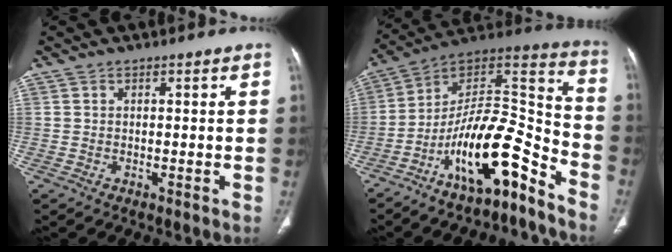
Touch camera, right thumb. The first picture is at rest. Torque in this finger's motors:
{"motor_torque": [0.23, 0.41, 1.22, -1.55, 0.16]}